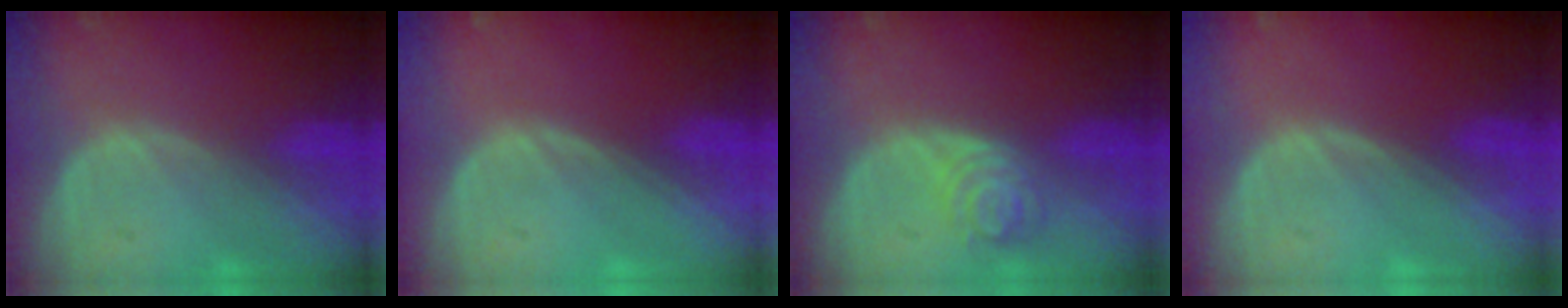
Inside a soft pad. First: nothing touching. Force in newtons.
{"total": 0.0}
{"total": 4.0, "press": 4.0, "slide": 0.5}
{"total": 0.0}